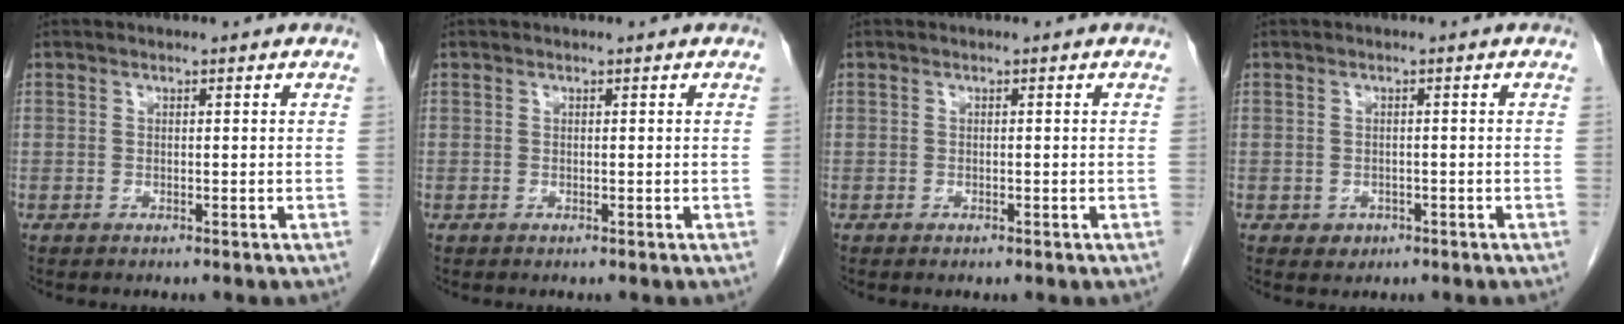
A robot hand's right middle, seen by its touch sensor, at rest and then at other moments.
{"total": 0.0}
{"total": 0.5, "force": [-0.3, 0.3, 0.3], "torque": [-0.006, 0.001, -0.002]}
{"total": 1.7, "force": [-0.8, 1.4, 0.4], "torque": [-0.004, 0.005, -0.004]}